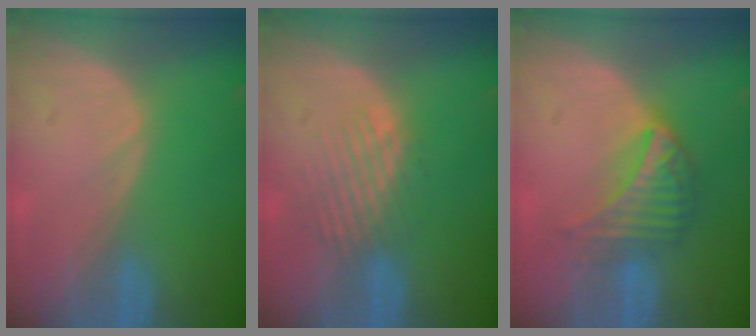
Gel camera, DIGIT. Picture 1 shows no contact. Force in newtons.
{"total": 4.0, "press": 4.0, "slide": 0.4}
{"total": 7.5, "press": 6.6, "slide": 3.6}